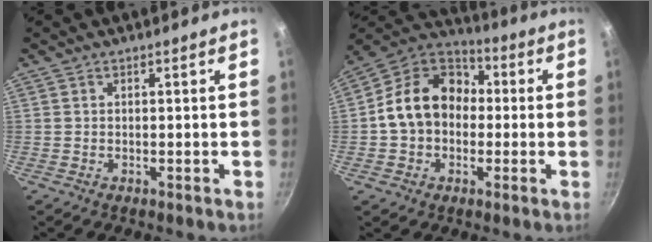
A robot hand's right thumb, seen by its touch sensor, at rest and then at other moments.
{"total": 16.0, "force": [0.1, 12.6, 9.9], "torque": [-0.131, 0.042, -0.016]}